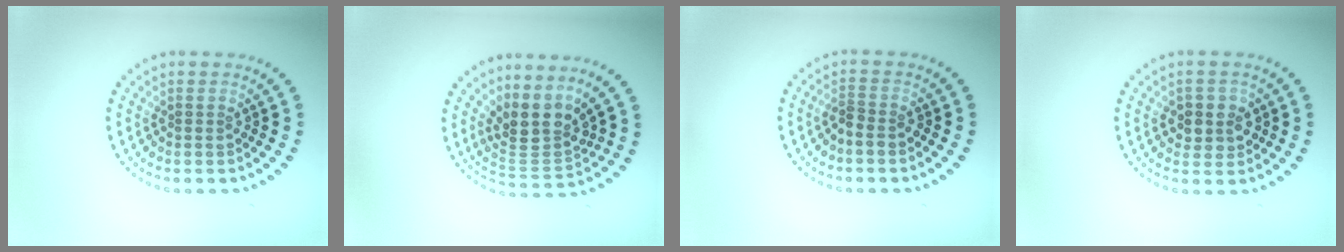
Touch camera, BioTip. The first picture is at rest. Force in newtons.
{"total": 3.8, "press": 2.9, "slide": 2.5}
{"total": 1.4, "press": 1.1, "slide": 0.8}
{"total": 2.7, "press": 2.6, "slide": 0.8}